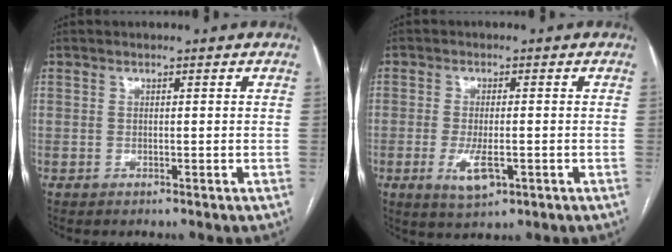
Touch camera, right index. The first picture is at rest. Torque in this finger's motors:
{"motor_torque": [0.16, -0.15, 0.12, 0.03]}